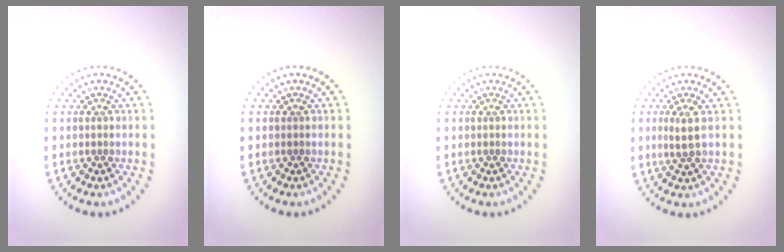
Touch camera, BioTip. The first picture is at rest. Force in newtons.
{"total": 0.0}
{"total": 0.0}
{"total": 1.7, "press": 1.3, "slide": 1.0}